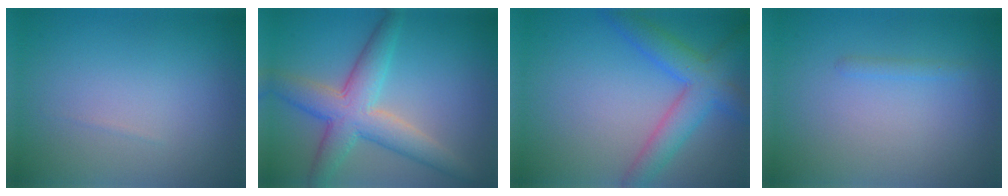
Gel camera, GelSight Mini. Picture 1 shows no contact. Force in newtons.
{"total": 6.2, "press": 6.1, "slide": 0.4}
{"total": 5.0, "press": 5.0, "slide": 0.1}
{"total": 0.7, "press": 0.7, "slide": 0.0}